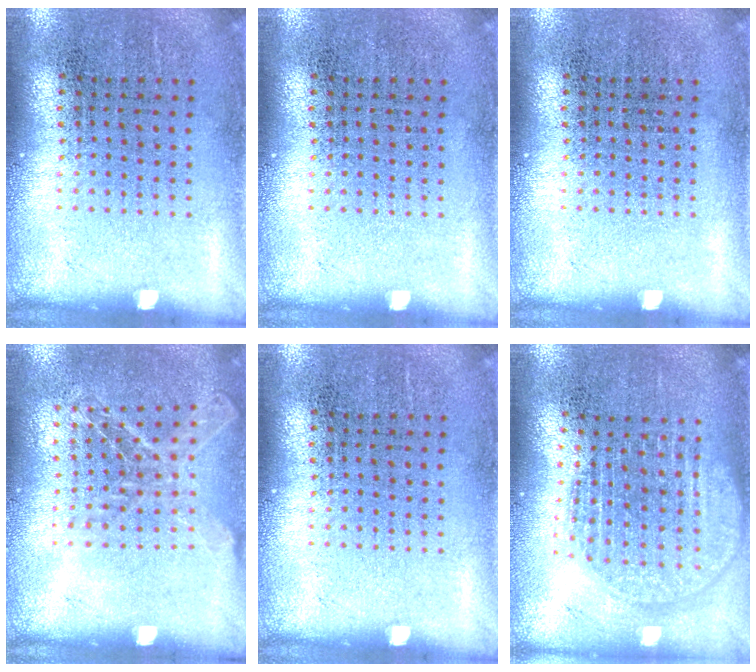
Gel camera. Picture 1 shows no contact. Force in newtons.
{"total": 0.0}
{"total": 0.0}
{"total": 1.2, "press": 1.1, "slide": 0.2}
{"total": 0.0}
{"total": 1.8, "press": 1.6, "slide": 0.9}